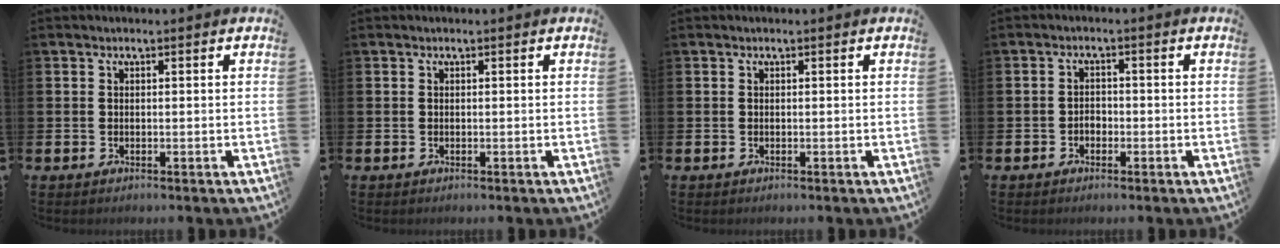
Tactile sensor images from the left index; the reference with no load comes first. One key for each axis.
{"total": 0.0}
{"total": 0.0}
{"total": 1.5, "fx": -0.8, "fy": 1.1, "fz": 0.5, "tx": -0.008, "ty": 0.001, "tz": -0.019}